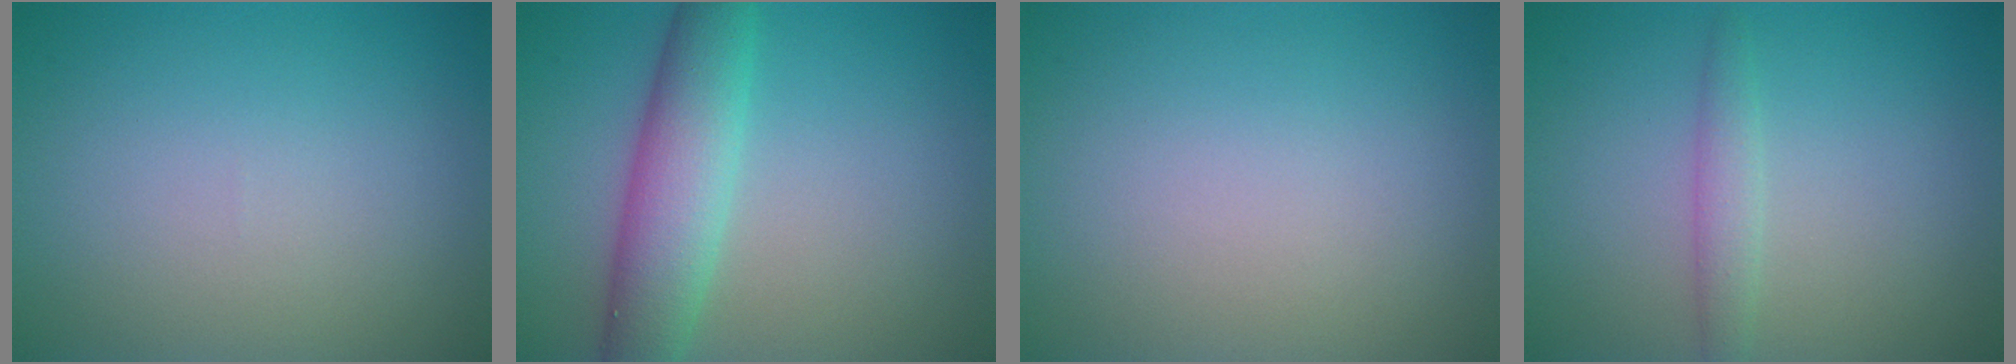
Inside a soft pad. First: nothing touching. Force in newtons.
{"total": 5.6, "press": 5.6, "slide": 0.2}
{"total": 0.0}
{"total": 1.6, "press": 1.6, "slide": 0.0}